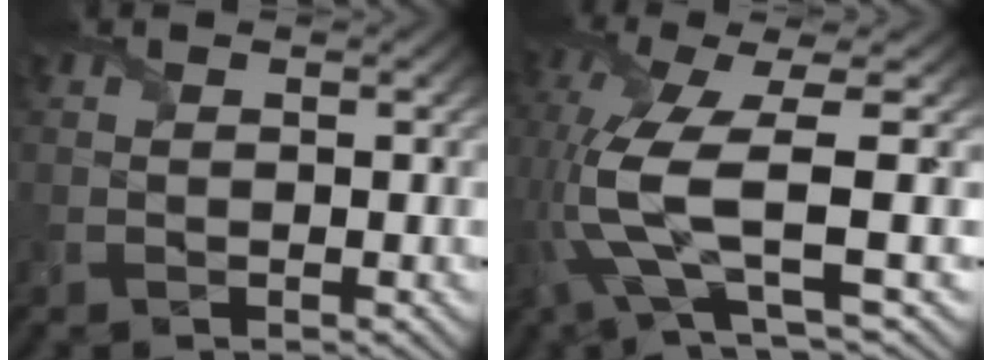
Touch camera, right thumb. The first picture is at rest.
{"total": 12.5, "force": [-1.4, 3.8, 11.8], "torque": [-0.268, -0.007, -0.030]}